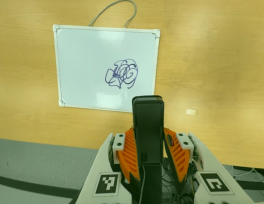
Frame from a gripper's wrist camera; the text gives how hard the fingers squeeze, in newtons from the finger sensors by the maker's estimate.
{"total": 4.7, "left": 3.7, "right": 5.7}